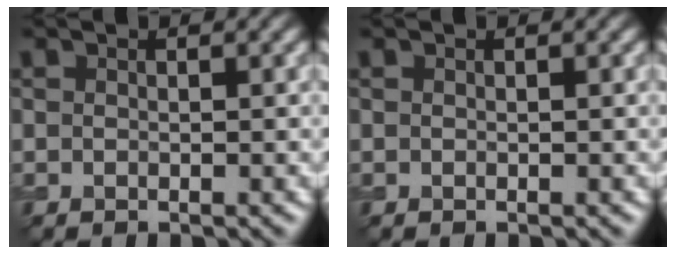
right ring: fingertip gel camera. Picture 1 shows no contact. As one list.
[{"total": 0.0}]